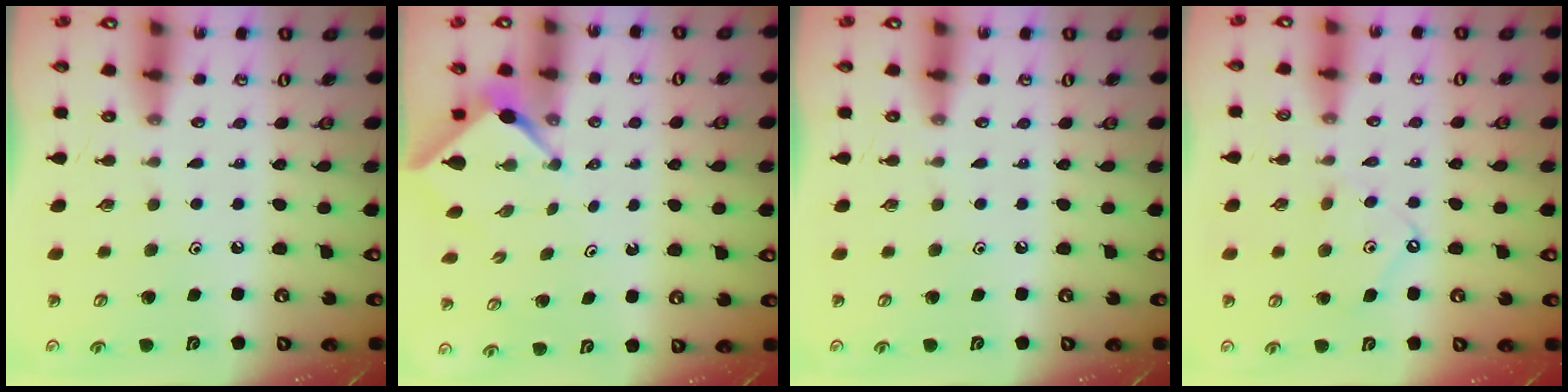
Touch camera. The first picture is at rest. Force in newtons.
{"total": 2.5, "press": 2.5, "slide": 0.2}
{"total": 0.0}
{"total": 7.4, "press": 7.4, "slide": 0.8}